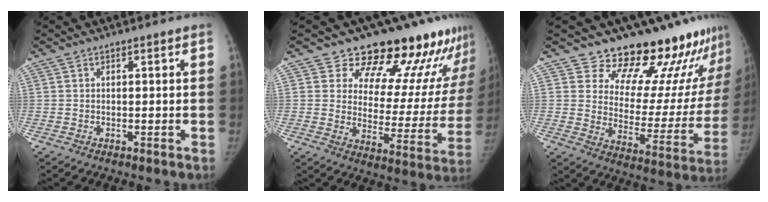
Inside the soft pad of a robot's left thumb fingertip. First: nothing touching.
{"total": 19.5, "force": [16.7, 7.8, 6.6], "torque": [-0.017, -0.118, 0.211]}
{"total": 20.5, "force": [18.5, 7.0, 5.5], "torque": [-0.011, -0.161, 0.237]}